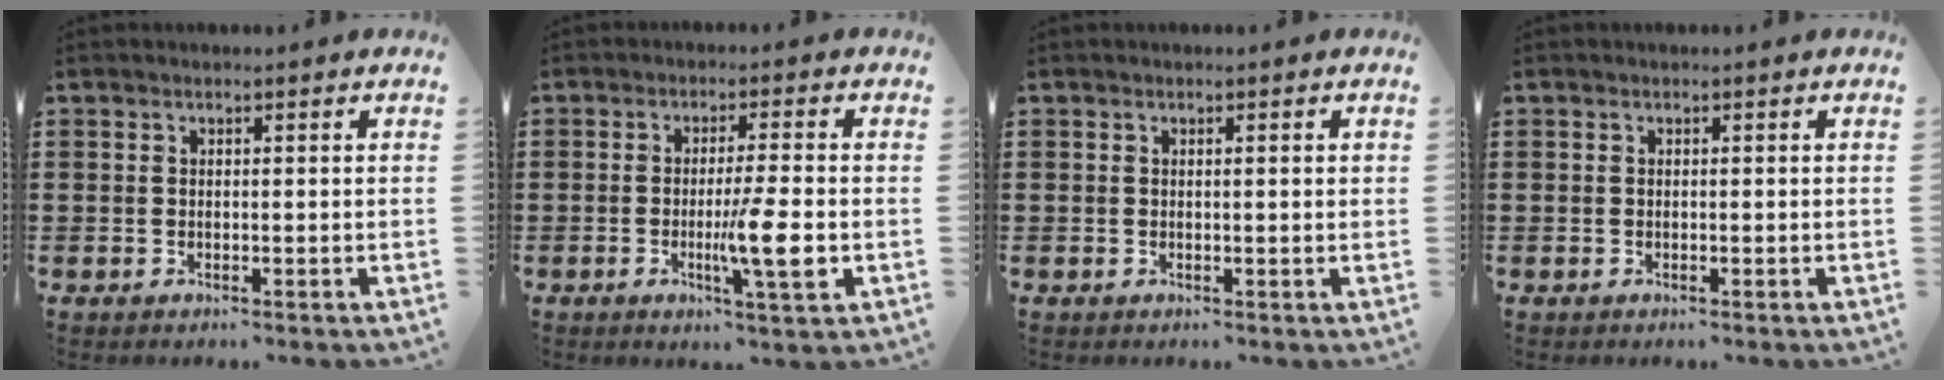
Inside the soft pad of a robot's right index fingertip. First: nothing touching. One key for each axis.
{"total": 7.7, "fx": -1.7, "fy": 0.5, "fz": 7.5, "tx": -0.128, "ty": -0.013, "tz": -0.029}
{"total": 0.7, "fx": 0.1, "fy": 0.0, "fz": 0.7, "tx": -0.011, "ty": -0.001, "tz": 0.001}
{"total": 0.0}